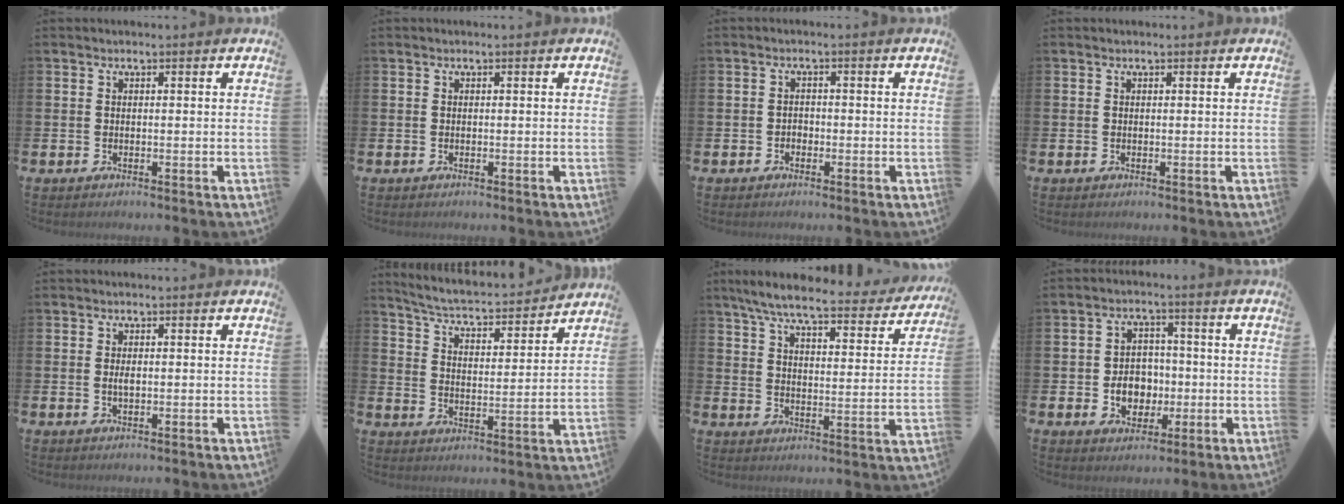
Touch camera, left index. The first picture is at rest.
{"total": 0.0}
{"total": 1.3, "force": [-0.7, 1.0, 0.2], "torque": [-0.004, 0.001, -0.016]}
{"total": 0.0}
{"total": 1.3, "force": [0.1, 0.6, 1.1], "torque": [-0.020, 0.002, 0.000]}
{"total": 5.0, "force": [4.8, 0.6, 1.3], "torque": [-0.055, -0.042, 0.075]}
{"total": 7.6, "force": [6.6, 1.0, 3.6], "torque": [-0.091, -0.041, 0.109]}
{"total": 5.3, "force": [-0.8, 4.5, 2.6], "torque": [-0.043, 0.006, -0.021]}